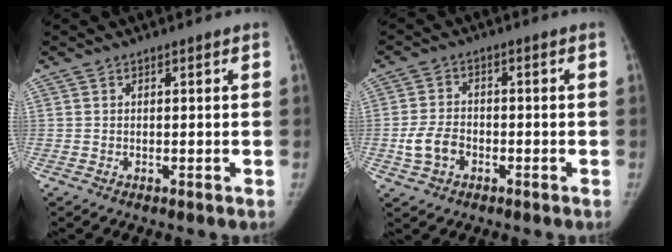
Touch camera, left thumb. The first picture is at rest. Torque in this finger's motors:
{"motor_torque": [-0.24, 0.40, 0.58, 0.16, 0.04]}